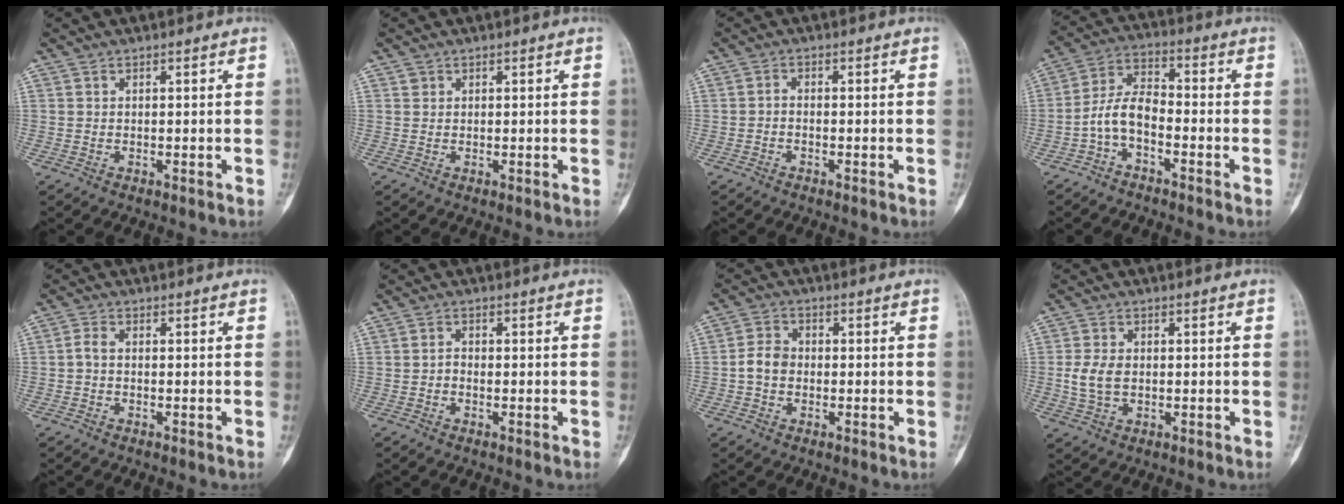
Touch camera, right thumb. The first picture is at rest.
{"total": 0.8, "force": [0.4, 0.7, 0.1], "torque": [0.007, 0.000, 0.005]}
{"total": 1.1, "force": [-0.6, 0.5, 0.7], "torque": [-0.012, 0.007, -0.016]}
{"total": 7.2, "force": [-3.0, 3.6, 5.5], "torque": [-0.108, 0.044, -0.069]}
{"total": 1.8, "force": [-0.3, 1.1, 1.4], "torque": [-0.029, 0.003, -0.012]}
{"total": 1.4, "force": [-0.5, 1.0, 0.8], "torque": [-0.009, 0.004, -0.013]}
{"total": 4.4, "force": [-0.7, 3.5, 2.6], "torque": [-0.041, 0.014, -0.021]}
{"total": 5.1, "force": [-0.2, 3.5, 3.8], "torque": [-0.080, 0.005, -0.001]}